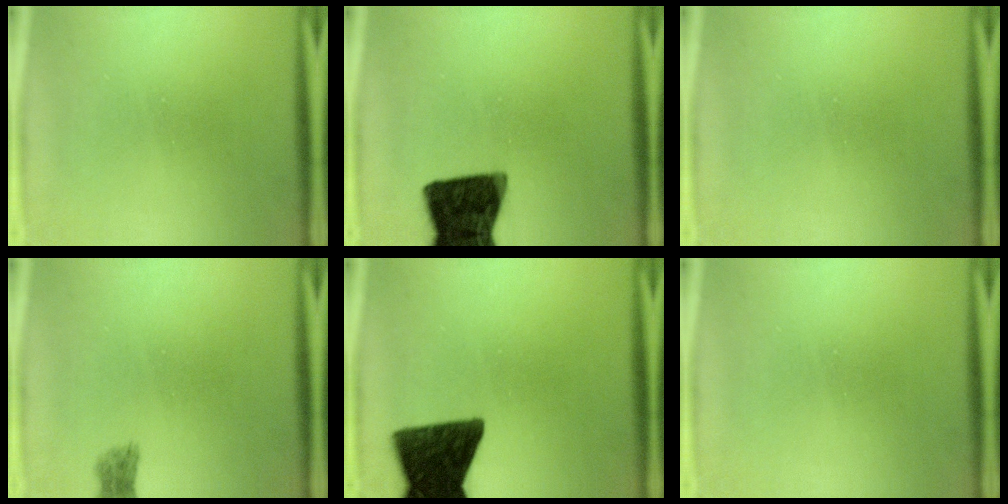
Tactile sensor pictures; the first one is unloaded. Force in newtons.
{"total": 15.0}
{"total": 0.0}
{"total": 1.6}
{"total": 14.4}
{"total": 0.0}